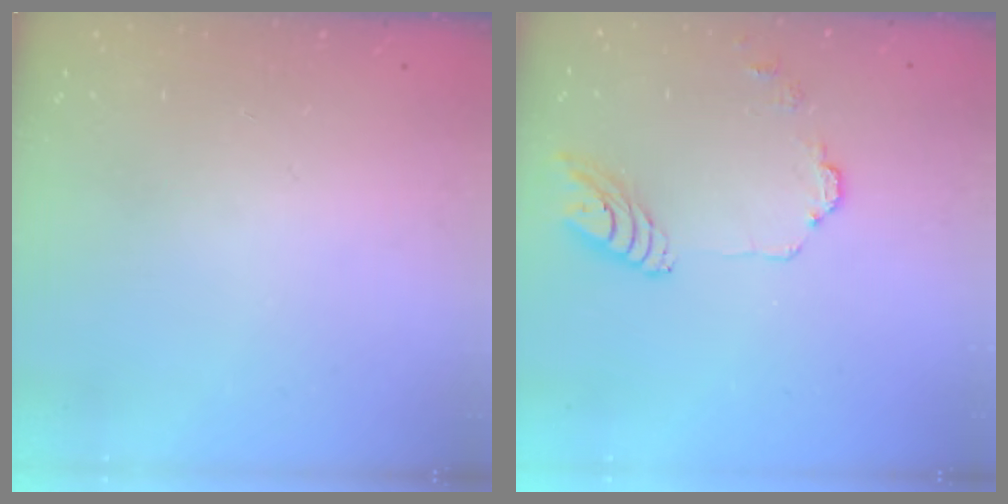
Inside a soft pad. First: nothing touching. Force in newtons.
{"total": 10.2, "press": 10.1, "slide": 1.1}